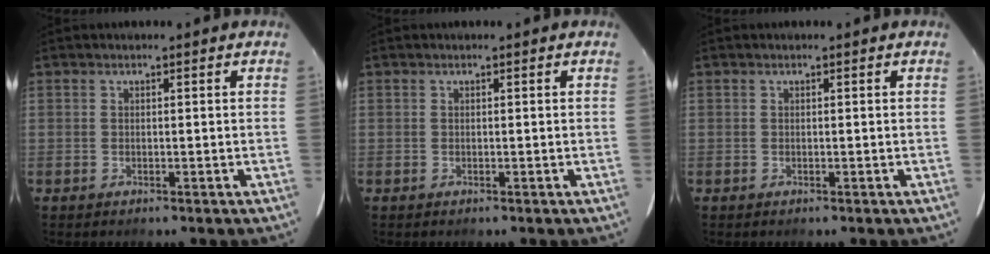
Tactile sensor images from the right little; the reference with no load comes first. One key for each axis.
{"total": 0.0}
{"total": 0.0}